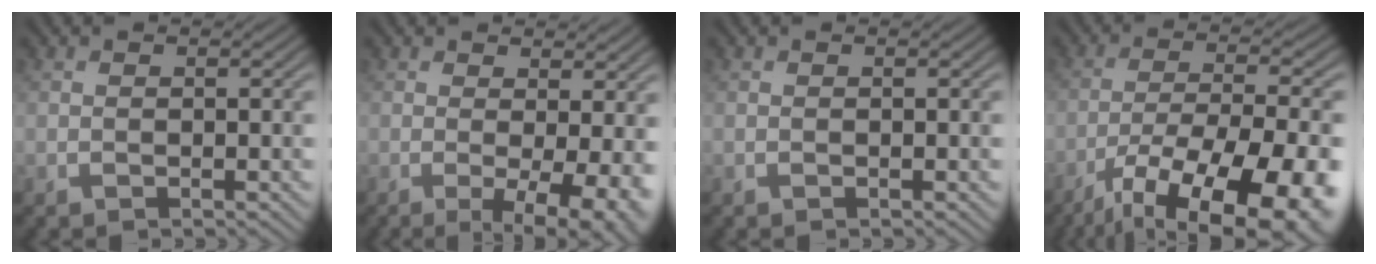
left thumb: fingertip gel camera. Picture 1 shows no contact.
{"total": 6.8, "force": [-0.5, 1.9, 6.5], "torque": [-0.093, -0.009, -0.004]}
{"total": 0.0}
{"total": 17.9, "force": [-11.6, 5.7, 12.4], "torque": [-0.181, -0.033, -0.168]}